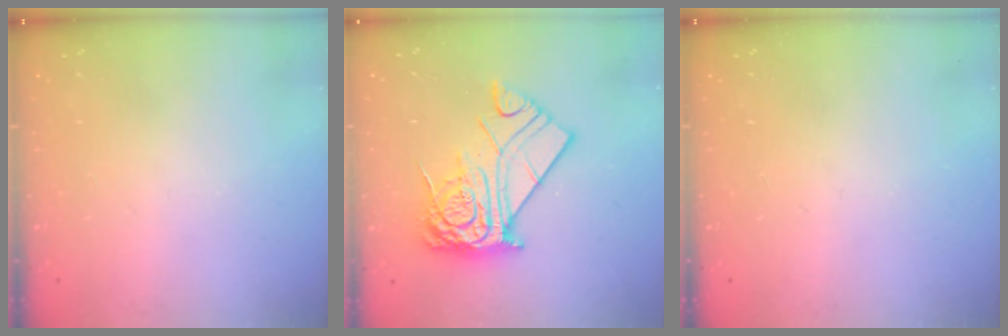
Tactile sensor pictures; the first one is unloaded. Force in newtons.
{"total": 14.8, "press": 14.8, "slide": 1.3}
{"total": 0.0}